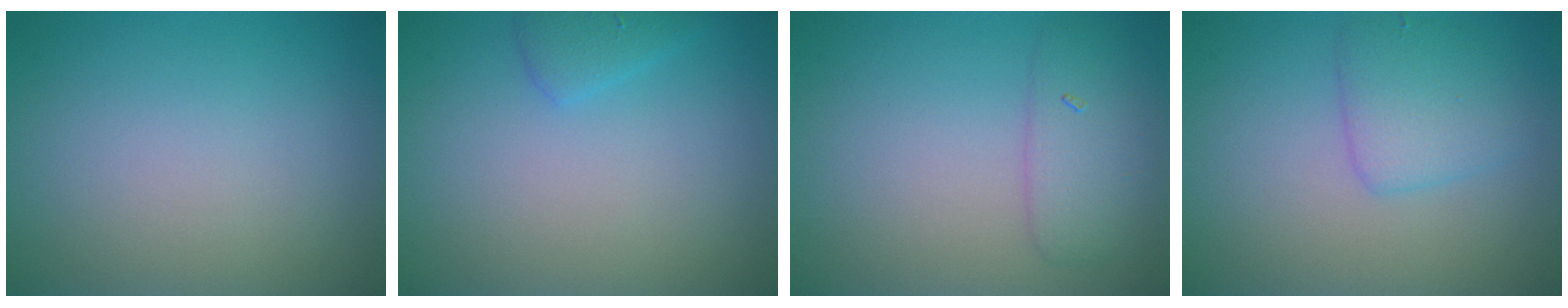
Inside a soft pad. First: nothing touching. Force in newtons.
{"total": 1.4, "press": 1.4, "slide": 0.1}
{"total": 3.0, "press": 3.0, "slide": 0.2}
{"total": 2.9, "press": 2.9, "slide": 0.1}